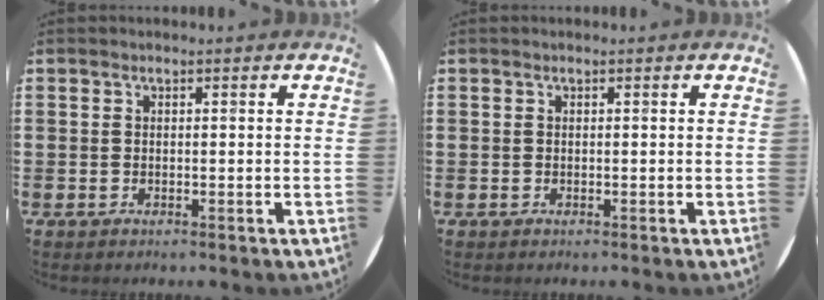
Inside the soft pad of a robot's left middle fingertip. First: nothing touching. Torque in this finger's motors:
{"motor_torque": [0.00, 0.00, 0.00, -0.01]}